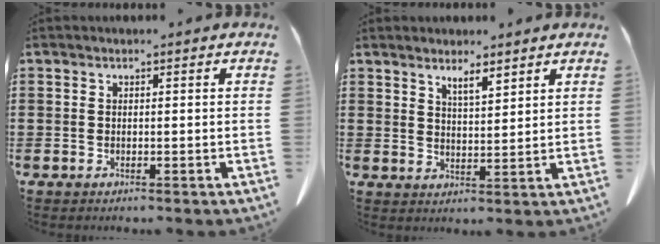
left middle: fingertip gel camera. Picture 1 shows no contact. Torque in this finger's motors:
{"motor_torque": [0.06, -0.06, 0.14, 0.01]}